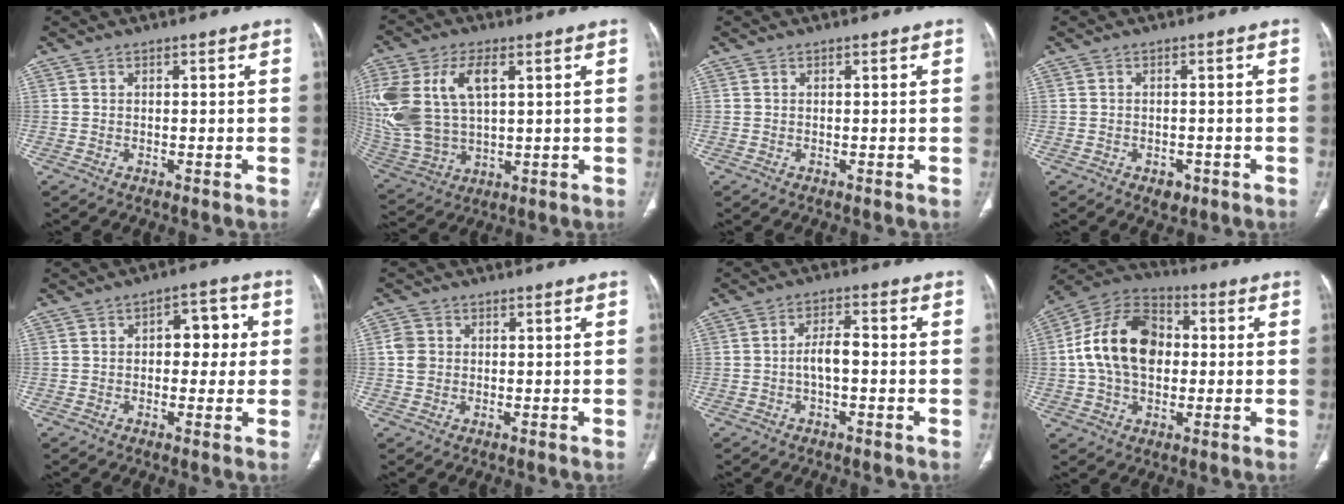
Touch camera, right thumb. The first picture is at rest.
{"total": 19.6, "force": [5.1, 11.4, 15.1], "torque": [-0.351, -0.004, 0.108]}
{"total": 0.0}
{"total": 2.6, "force": [-1.3, 1.8, 1.3], "torque": [-0.010, 0.003, -0.010]}
{"total": 7.3, "force": [0.8, 4.6, 5.7], "torque": [-0.039, 0.019, 0.007]}
{"total": 3.1, "force": [0.3, 2.7, 1.5], "torque": [-0.024, 0.005, 0.003]}
{"total": 4.5, "force": [-0.8, 1.9, 4.0], "torque": [-0.071, 0.018, -0.018]}
{"total": 17.6, "force": [1.1, 12.1, 12.7], "torque": [-0.207, 0.027, 0.011]}